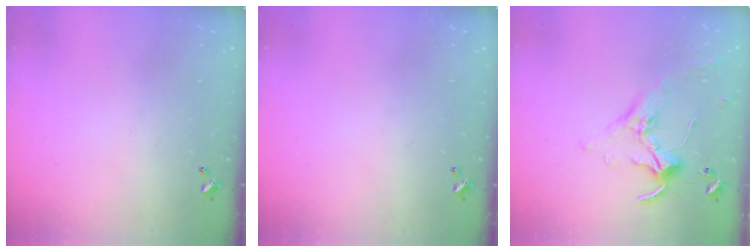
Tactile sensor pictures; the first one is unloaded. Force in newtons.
{"total": 0.0}
{"total": 0.8, "press": 0.7, "slide": 0.4}